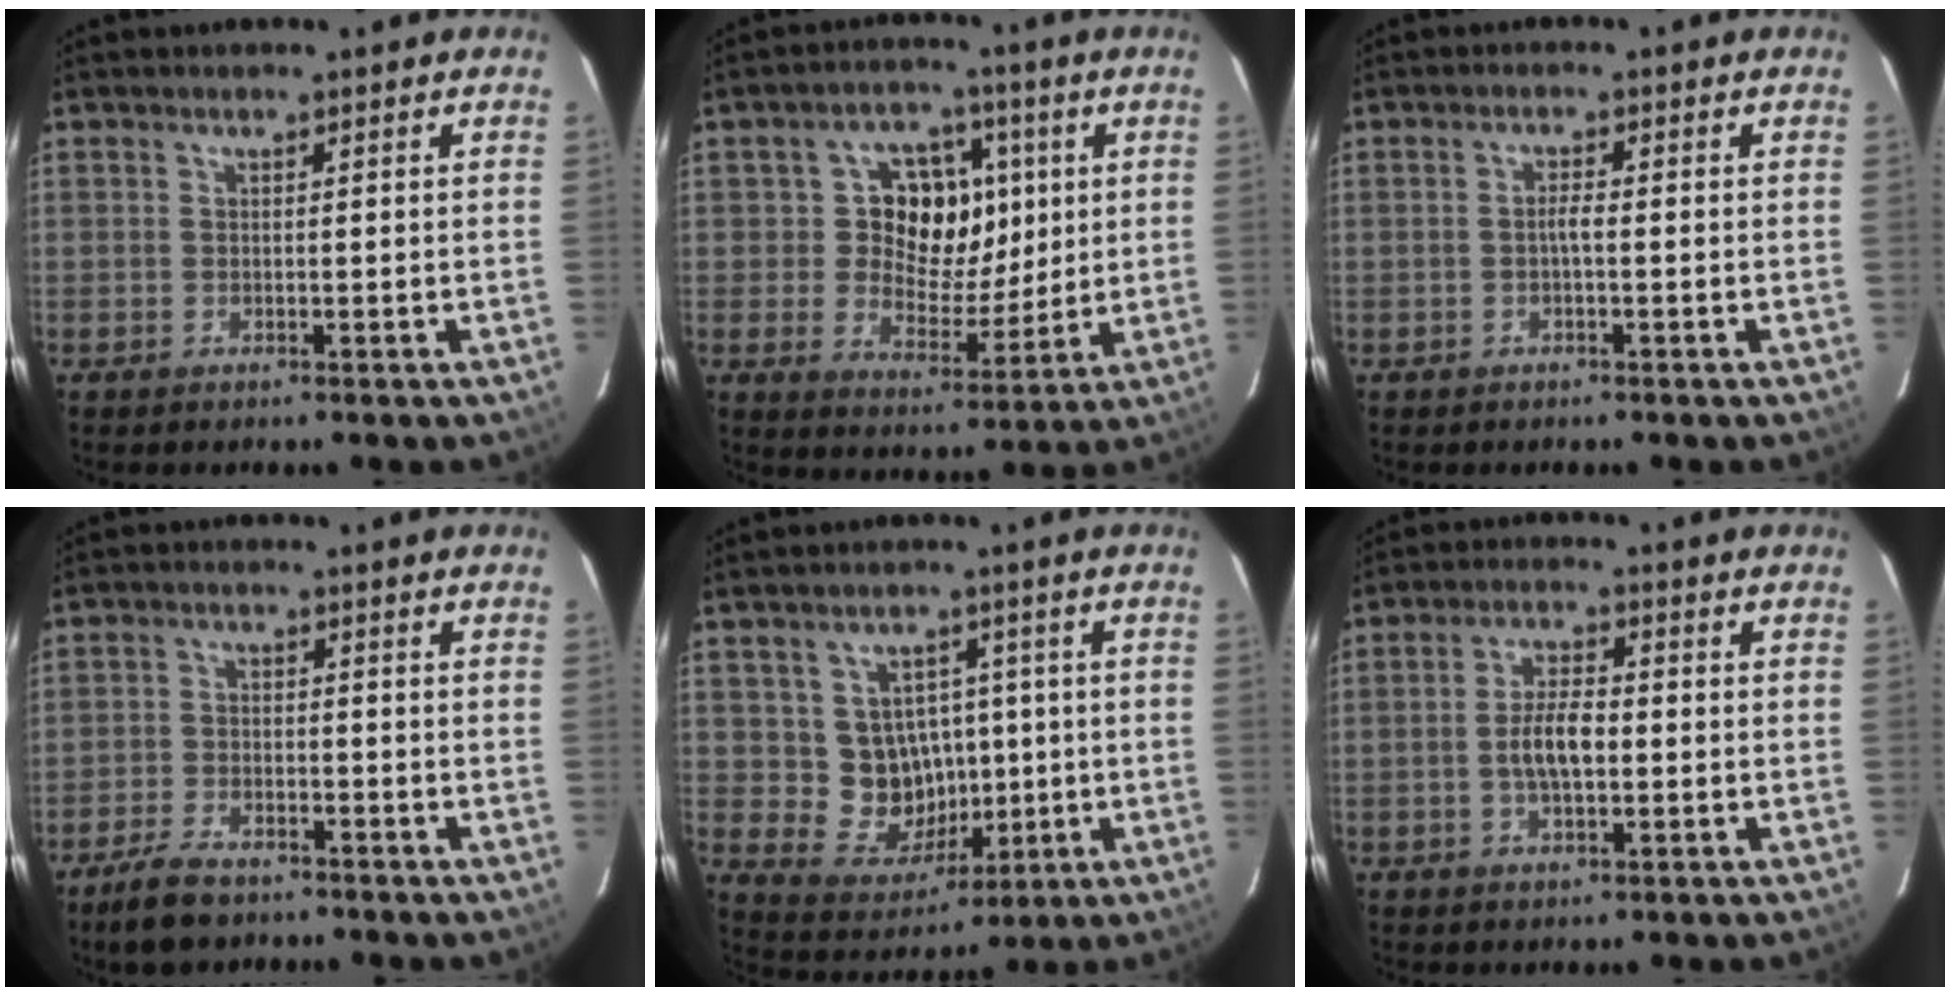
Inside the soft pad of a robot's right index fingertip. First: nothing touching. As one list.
[{"total": 11.3, "force": [2.2, 9.0, 6.5], "torque": [-0.114, 0.001, 0.039]}, {"total": 1.6, "force": [-0.4, 0.2, 1.6], "torque": [-0.029, 0.005, -0.008]}, {"total": 7.0, "force": [-5.4, 3.0, 3.3], "torque": [-0.091, -0.003, -0.098]}, {"total": 10.9, "force": [0.2, 10.1, 4.1], "torque": [-0.084, 0.010, 0.025]}, {"total": 6.2, "force": [-0.8, 2.5, 5.6], "torque": [-0.107, 0.006, -0.012]}]